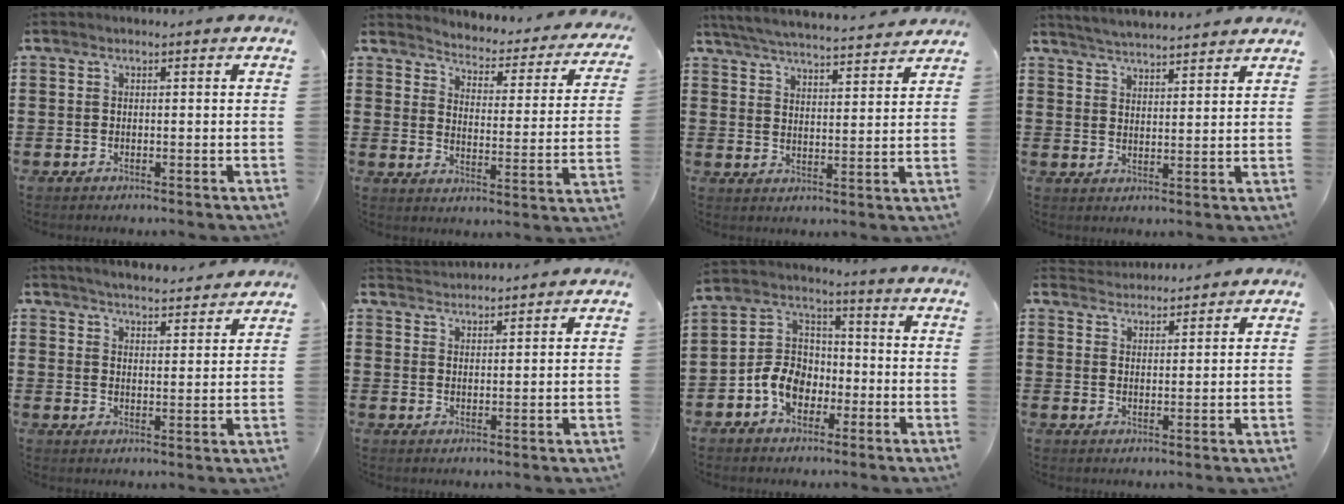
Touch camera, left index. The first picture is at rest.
{"total": 2.6, "force": [2.6, 0.2, -0.1], "torque": [-0.019, -0.031, 0.034]}
{"total": 5.0, "force": [4.9, -0.4, 0.9], "torque": [-0.040, -0.033, 0.083]}
{"total": 3.7, "force": [3.7, -0.6, 0.2], "torque": [-0.017, -0.018, 0.065]}
{"total": 4.1, "force": [4.0, -0.2, 0.4], "torque": [-0.023, -0.023, 0.070]}
{"total": 2.5, "force": [2.4, 0.0, -0.5], "torque": [0.001, -0.005, 0.047]}
{"total": 7.6, "force": [-3.4, 5.8, 3.5], "torque": [-0.102, 0.014, -0.073]}
{"total": 2.9, "force": [2.8, 0.4, -0.4], "torque": [-0.002, -0.007, 0.054]}